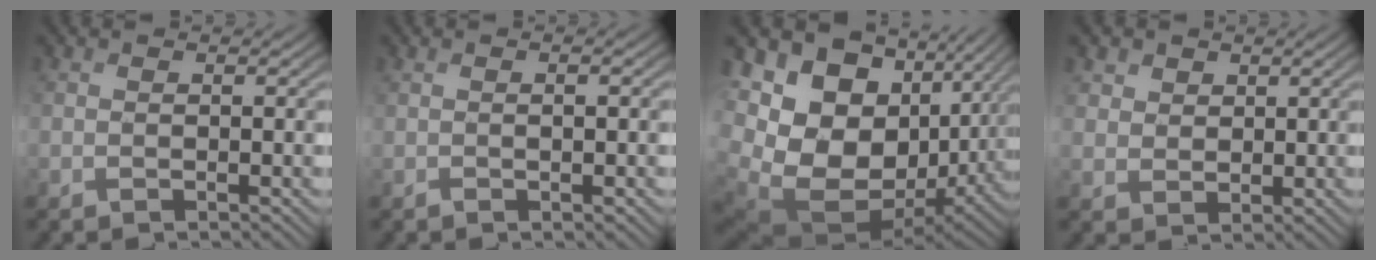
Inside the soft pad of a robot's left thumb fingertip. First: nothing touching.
{"total": 1.0, "force": [0.1, 0.0, 1.0], "torque": [-0.018, 0.002, 0.004]}
{"total": 19.2, "force": [2.2, 13.5, 13.6], "torque": [-0.282, -0.029, 0.099]}
{"total": 4.6, "force": [2.8, 3.3, 1.5], "torque": [-0.066, -0.002, 0.061]}